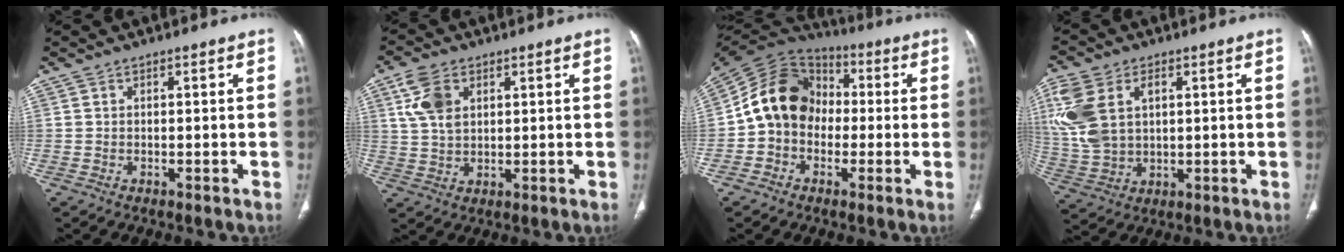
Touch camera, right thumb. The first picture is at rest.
{"total": 7.3, "force": [2.9, 4.6, 4.9], "torque": [-0.093, -0.002, 0.062]}
{"total": 14.2, "force": [-0.7, 11.6, 8.2], "torque": [-0.122, 0.037, -0.029]}
{"total": 14.0, "force": [4.0, 9.1, 9.9], "torque": [-0.226, 0.004, 0.089]}